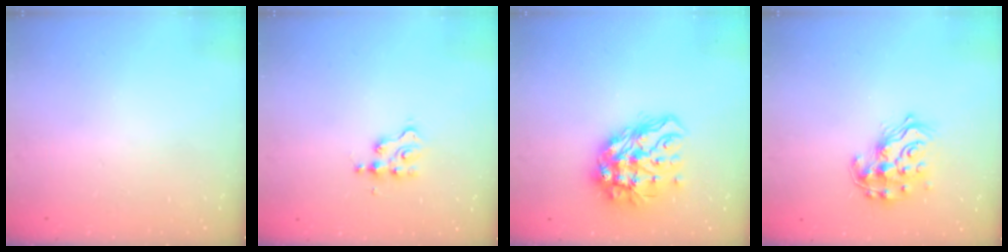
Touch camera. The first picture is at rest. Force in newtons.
{"total": 2.8, "press": 2.8, "slide": 0.3}
{"total": 16.2, "press": 16.1, "slide": 1.5}
{"total": 14.6, "press": 14.5, "slide": 1.1}